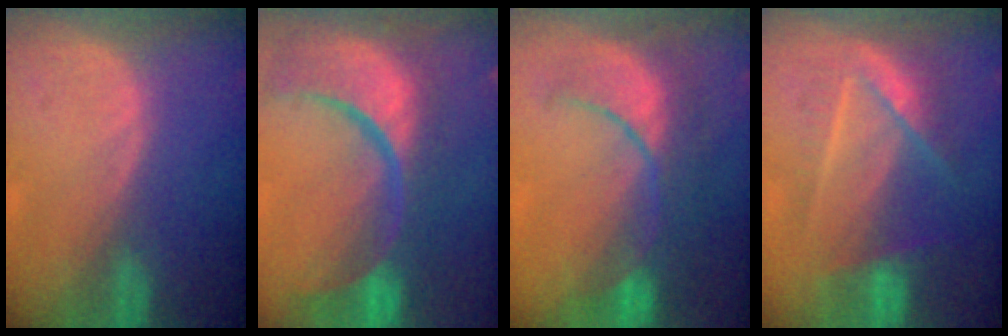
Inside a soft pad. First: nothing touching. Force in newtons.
{"total": 14.9, "press": 11.8, "slide": 9.1}
{"total": 8.6, "press": 8.5, "slide": 1.4}
{"total": 6.8, "press": 6.7, "slide": 1.2}